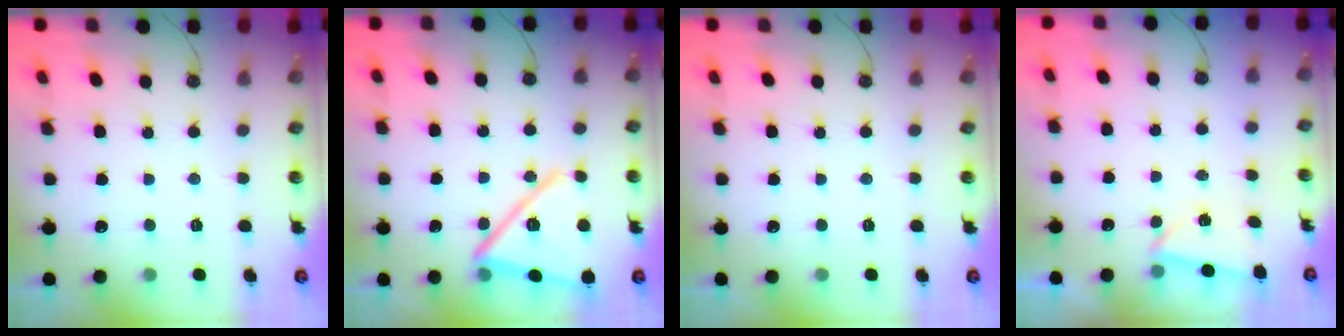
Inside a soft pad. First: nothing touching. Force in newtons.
{"total": 19.0, "press": 19.0, "slide": 1.3}
{"total": 0.0}
{"total": 2.5, "press": 0.6, "slide": 2.4}